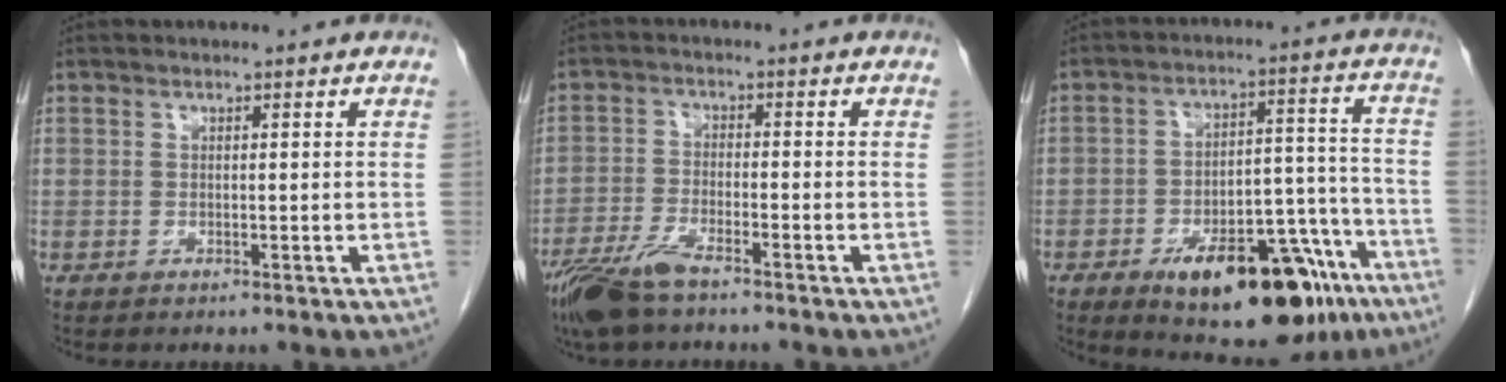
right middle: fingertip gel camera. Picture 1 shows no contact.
{"total": 7.4, "force": [-5.6, 1.5, 4.7], "torque": [-0.098, -0.017, -0.108]}
{"total": 19.6, "force": [-11.9, 7.4, 13.6], "torque": [-0.137, 0.030, -0.167]}